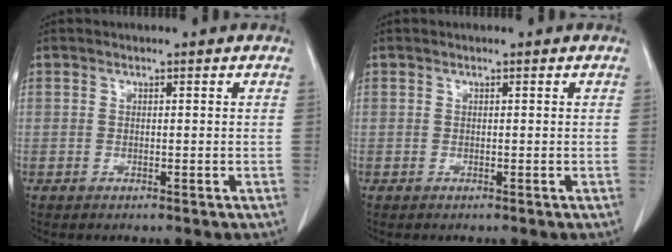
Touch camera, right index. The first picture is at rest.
{"total": 0.0}